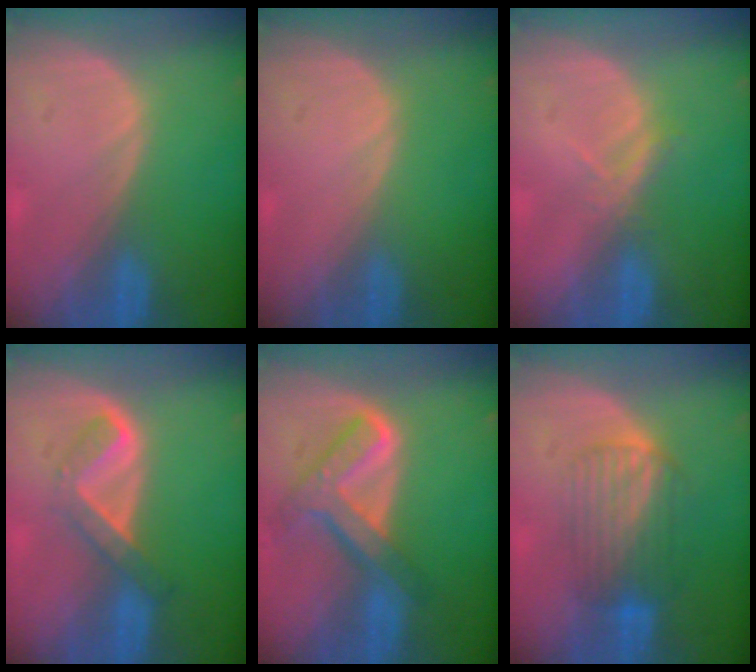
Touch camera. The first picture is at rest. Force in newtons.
{"total": 0.0}
{"total": 2.1, "press": 1.9, "slide": 0.9}
{"total": 5.3, "press": 4.6, "slide": 2.7}
{"total": 8.0, "press": 6.8, "slide": 4.3}
{"total": 6.6, "press": 6.3, "slide": 1.8}